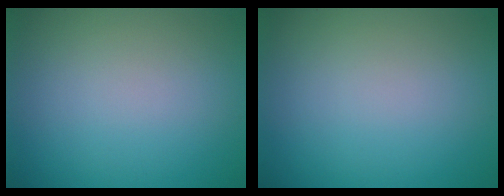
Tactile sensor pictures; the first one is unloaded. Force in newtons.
{"total": 0.0}